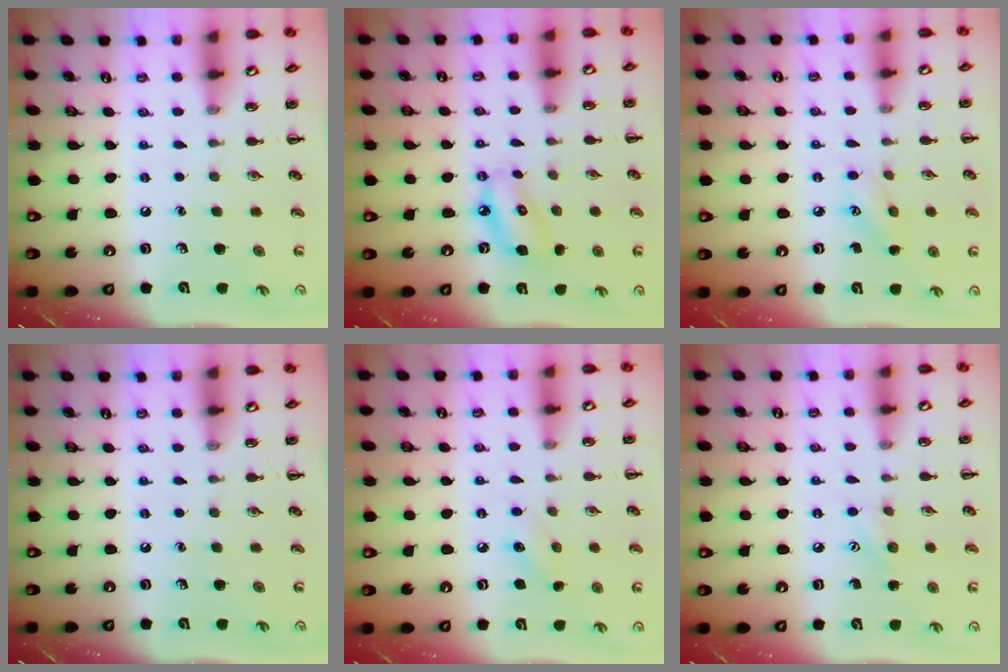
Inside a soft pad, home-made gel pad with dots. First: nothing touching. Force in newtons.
{"total": 8.2, "press": 7.9, "slide": 2.1}
{"total": 5.7, "press": 5.6, "slide": 1.2}
{"total": 0.0}
{"total": 5.2, "press": 5.0, "slide": 1.4}
{"total": 6.0, "press": 5.8, "slide": 1.5}